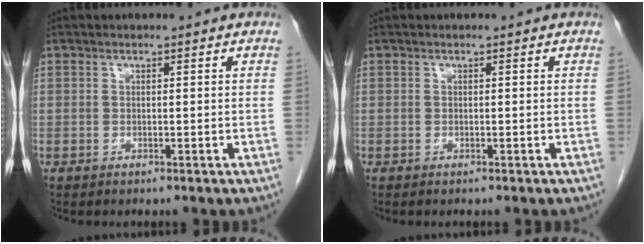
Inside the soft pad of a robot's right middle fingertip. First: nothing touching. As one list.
[{"total": 0.0}]